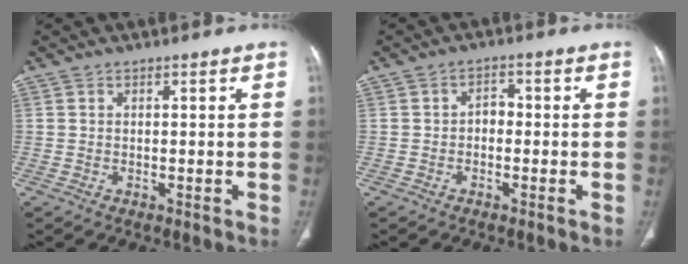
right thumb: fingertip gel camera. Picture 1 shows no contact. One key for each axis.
{"total": 2.4, "fx": -0.5, "fy": 1.8, "fz": 1.5, "tx": -0.010, "ty": 0.013, "tz": -0.015}